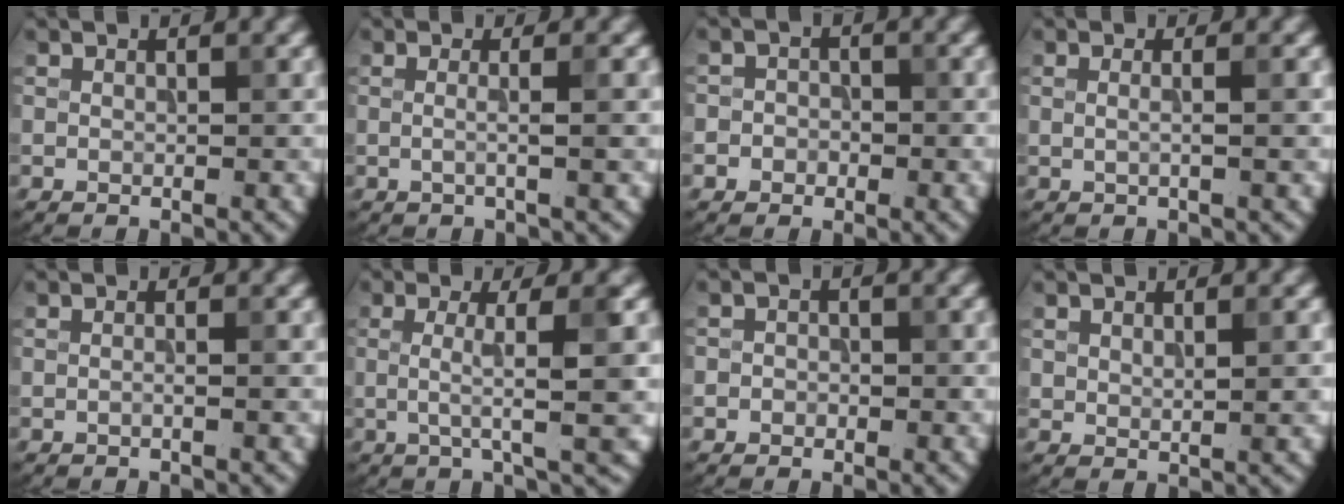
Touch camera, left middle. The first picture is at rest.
{"total": 2.2, "force": [0.0, 0.4, 2.1], "torque": [-0.032, -0.006, -0.009]}
{"total": 1.9, "force": [-0.7, 1.7, 0.5], "torque": [0.012, 0.009, -0.023]}
{"total": 1.9, "force": [0.3, 0.5, 1.8], "torque": [-0.023, -0.003, -0.005]}
{"total": 0.8, "force": [-0.2, -0.1, 0.8], "torque": [-0.020, -0.005, -0.007]}
{"total": 5.0, "force": [0.2, 0.8, 4.9], "torque": [-0.082, 0.002, 0.001]}
{"total": 1.3, "force": [-0.5, 1.1, 0.6], "torque": [0.003, 0.002, -0.012]}
{"total": 1.5, "force": [0.4, 0.6, 1.3], "torque": [-0.026, -0.003, 0.013]}